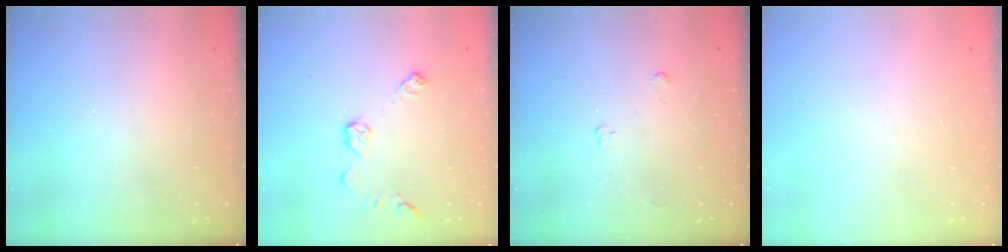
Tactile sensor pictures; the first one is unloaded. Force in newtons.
{"total": 8.7, "press": 8.7, "slide": 0.3}
{"total": 3.4, "press": 3.4, "slide": 0.6}
{"total": 0.0}